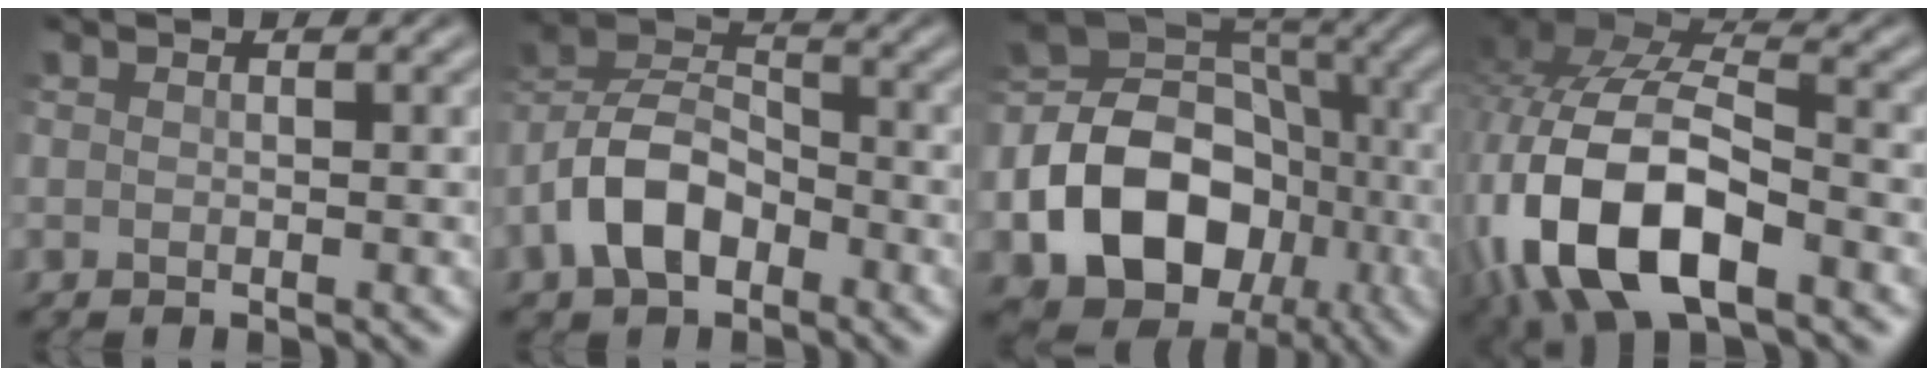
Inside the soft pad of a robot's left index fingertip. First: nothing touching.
{"total": 6.4, "force": [-3.1, 3.9, 4.1], "torque": [-0.075, 0.011, -0.069]}
{"total": 14.3, "force": [-4.2, 11.2, 7.9], "torque": [-0.130, -0.015, -0.088]}
{"total": 14.5, "force": [-5.6, 7.1, 11.3], "torque": [-0.239, -0.014, -0.106]}